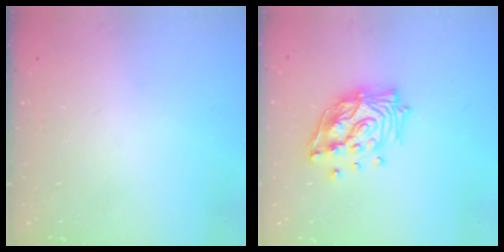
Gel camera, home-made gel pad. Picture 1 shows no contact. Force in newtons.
{"total": 15.2, "press": 15.1, "slide": 1.7}